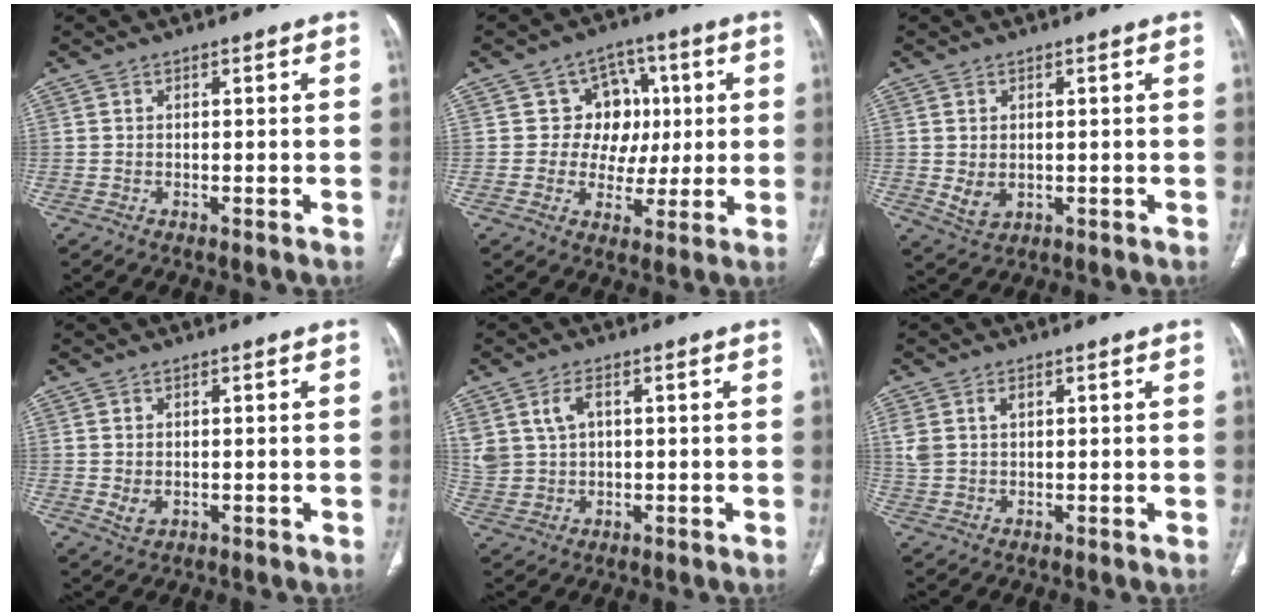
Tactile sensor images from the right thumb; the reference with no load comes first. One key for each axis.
{"total": 9.5, "fx": 1.8, "fy": 8.8, "fz": 3.3, "tx": 0.012, "ty": 0.008, "tz": 0.025}
{"total": 3.6, "fx": 0.0, "fy": 2.5, "fz": 2.6, "tx": -0.046, "ty": -0.004, "tz": 0.014}
{"total": 2.6, "fx": 0.0, "fy": 1.8, "fz": 1.9, "tx": -0.036, "ty": -0.004, "tz": 0.008}
{"total": 7.4, "fx": 2.6, "fy": 5.2, "fz": 4.6, "tx": -0.096, "ty": -0.001, "tz": 0.063}
{"total": 4.3, "fx": 1.6, "fy": 2.8, "fz": 2.8, "tx": -0.060, "ty": 0.007, "tz": 0.043}